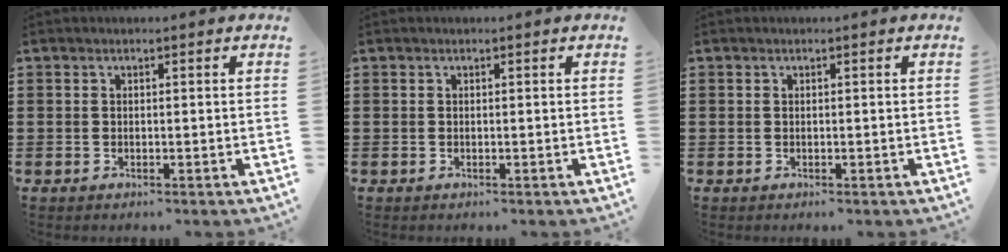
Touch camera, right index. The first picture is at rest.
{"total": 0.0}
{"total": 0.0}